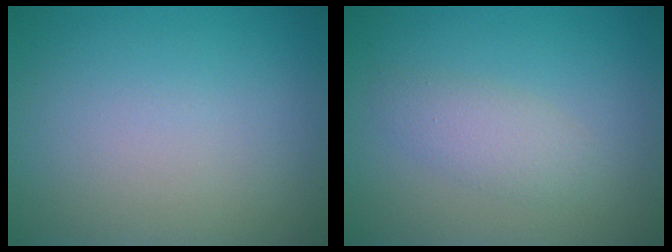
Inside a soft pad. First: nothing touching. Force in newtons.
{"total": 2.3, "press": 2.3, "slide": 0.1}